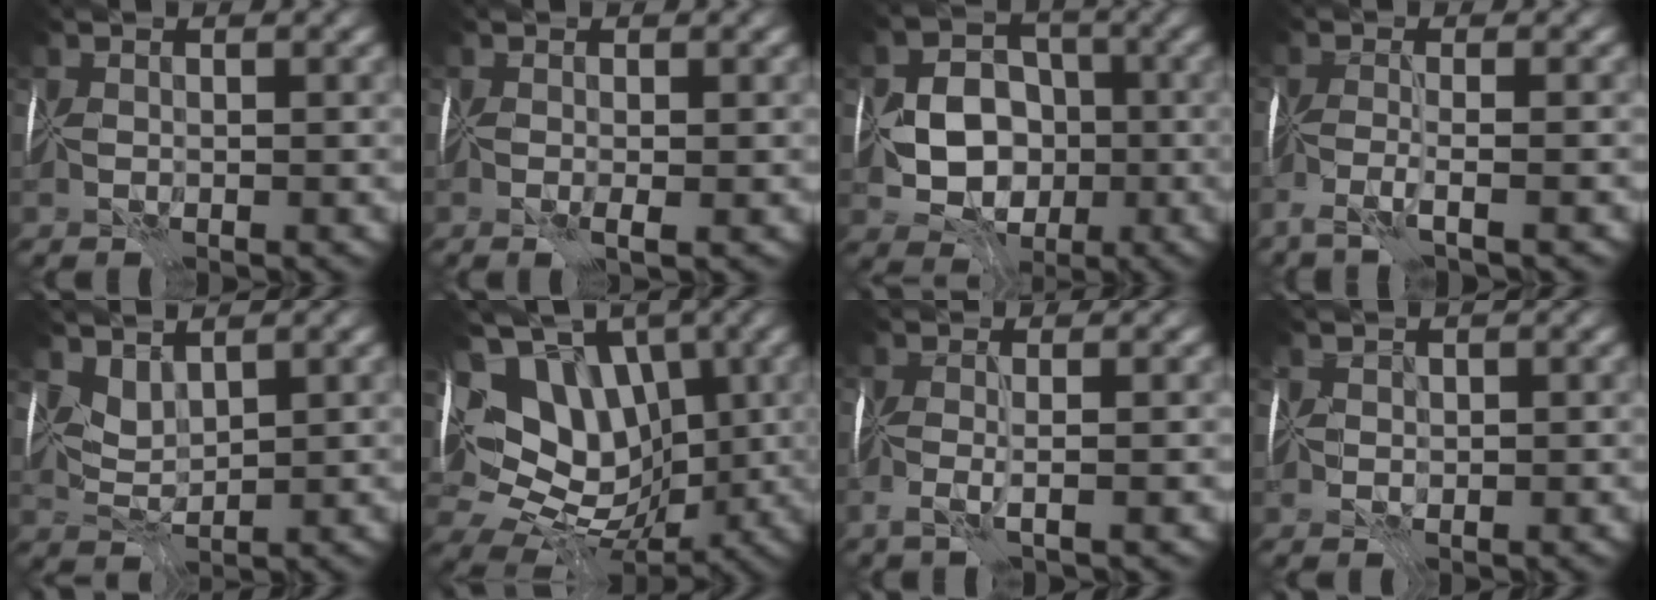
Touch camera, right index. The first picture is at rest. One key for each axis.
{"total": 0.9, "fx": -0.5, "fy": -0.5, "fz": 0.5, "tx": -0.009, "ty": -0.008, "tz": -0.010}
{"total": 6.1, "fx": -1.6, "fy": 4.8, "fz": 3.4, "tx": -0.046, "ty": -0.003, "tz": -0.042}
{"total": 2.5, "fx": -2.0, "fy": -1.2, "fz": 0.9, "tx": -0.023, "ty": -0.010, "tz": -0.052}
{"total": 1.7, "fx": 1.7, "fy": 0.1, "fz": 0.5, "tx": -0.013, "ty": -0.008, "tz": 0.039}
{"total": 14.1, "fx": 2.5, "fy": 10.3, "fz": 9.3, "tx": -0.165, "ty": 0.011, "tz": 0.049}
{"total": 1.7, "fx": -0.9, "fy": -1.3, "fz": 0.7, "tx": -0.017, "ty": -0.008, "tz": -0.021}
{"total": 0.5, "fx": 0.3, "fy": 0.3, "fz": -0.2, "tx": 0.008, "ty": -0.002, "tz": 0.004}